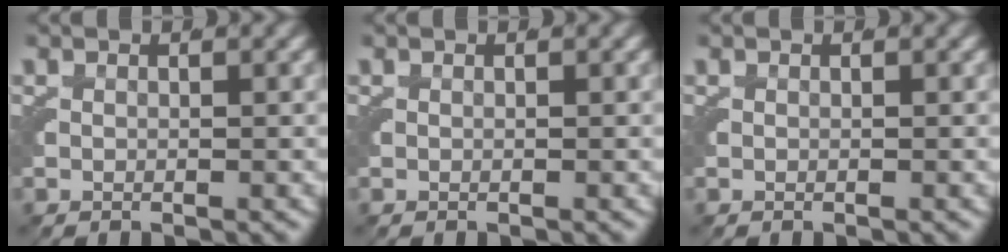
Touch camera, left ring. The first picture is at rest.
{"total": 0.0}
{"total": 0.0}